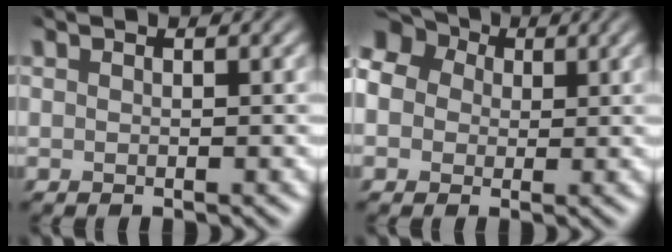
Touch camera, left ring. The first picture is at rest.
{"total": 9.4, "force": [3.2, 7.6, 4.5], "torque": [-0.099, 0.032, 0.039]}